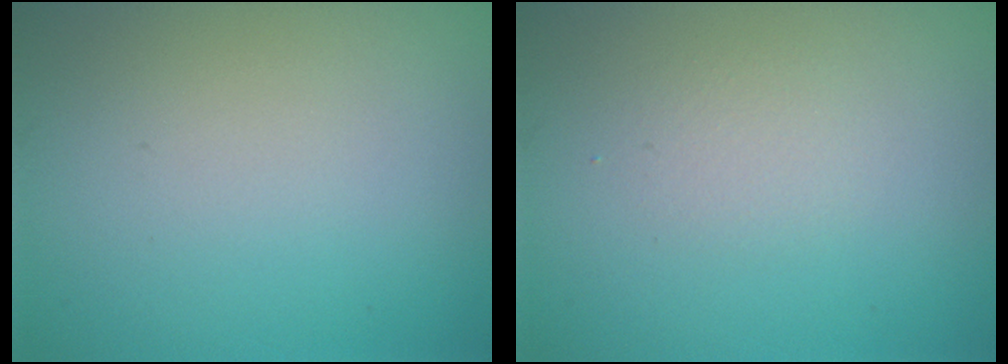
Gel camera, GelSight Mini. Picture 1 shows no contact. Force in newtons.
{"total": 1.1, "press": 1.1, "slide": 0.1}